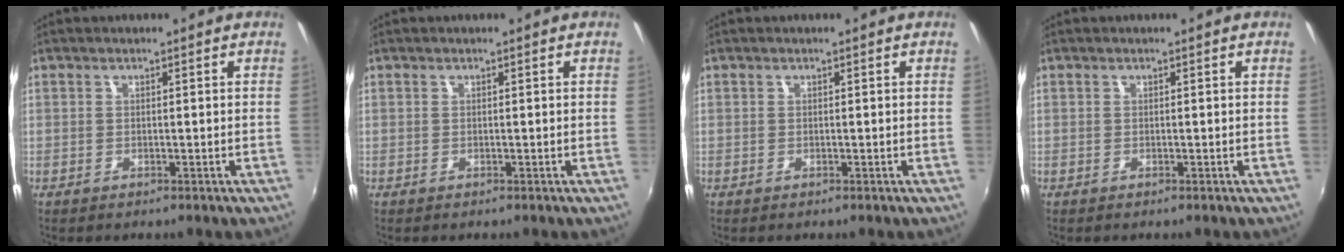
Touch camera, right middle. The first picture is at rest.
{"total": 0.0}
{"total": 0.0}
{"total": 0.0}